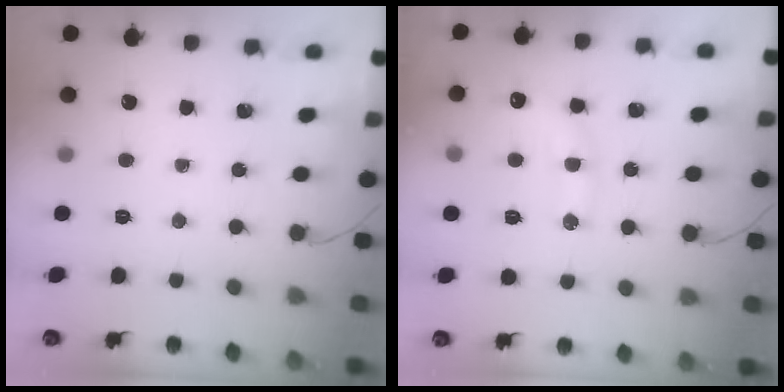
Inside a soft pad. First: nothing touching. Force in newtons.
{"total": 13.5, "press": 13.5, "slide": 1.0}